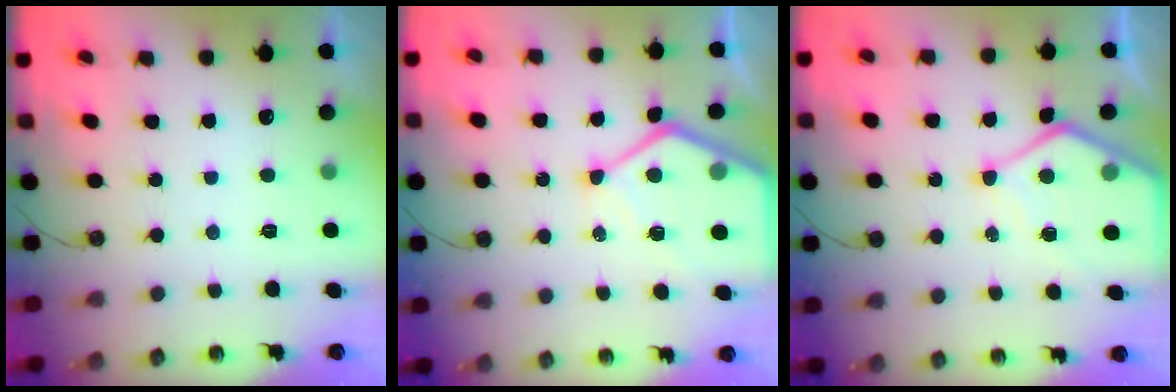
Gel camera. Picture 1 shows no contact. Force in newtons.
{"total": 14.5, "press": 14.4, "slide": 1.3}
{"total": 11.0, "press": 11.0, "slide": 1.0}